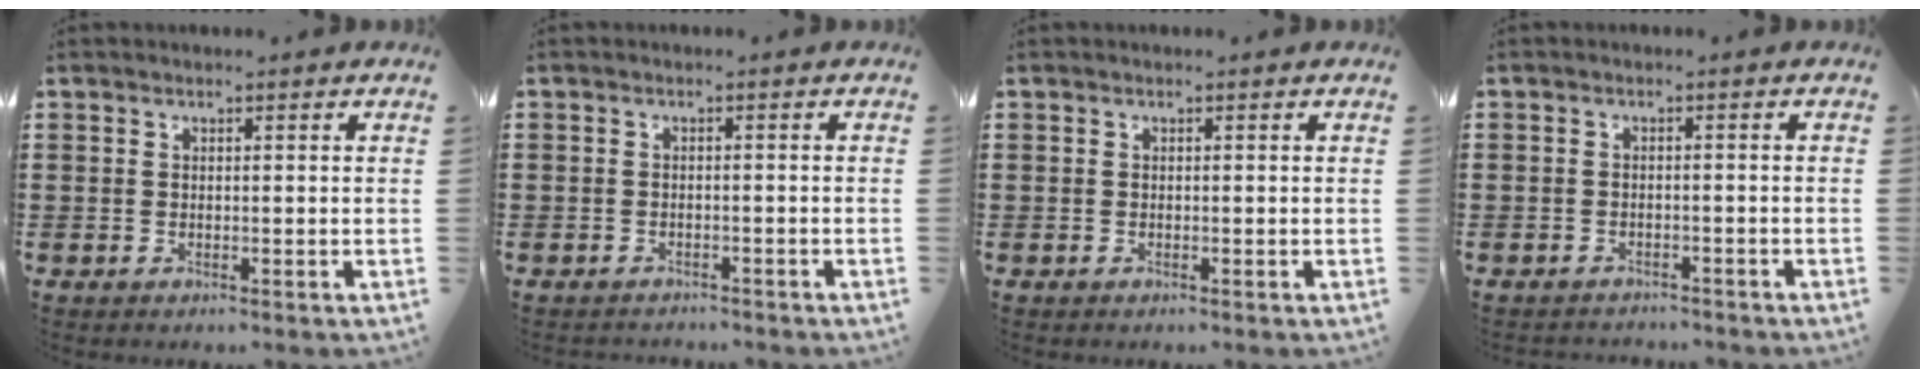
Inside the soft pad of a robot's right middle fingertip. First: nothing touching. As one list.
[{"total": 1.3, "force": [-1.2, 0.3, -0.2], "torque": [0.001, 0.003, -0.029]}, {"total": 0.0}, {"total": 1.5, "force": [-1.5, 0.3, -0.3], "torque": [0.000, 0.003, -0.034]}]